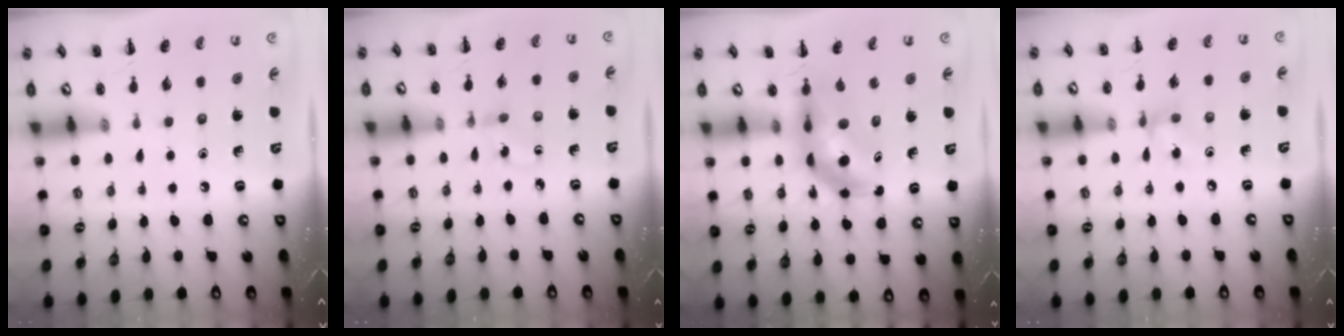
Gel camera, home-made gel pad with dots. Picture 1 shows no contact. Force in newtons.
{"total": 1.4, "press": 1.2, "slide": 0.7}
{"total": 6.5, "press": 6.2, "slide": 1.9}
{"total": 5.9, "press": 5.7, "slide": 1.5}